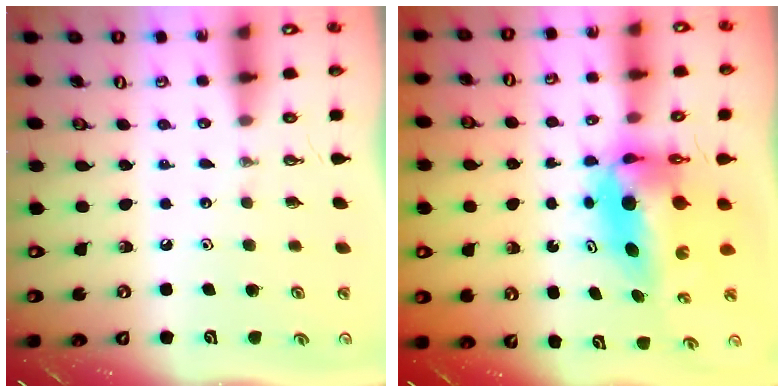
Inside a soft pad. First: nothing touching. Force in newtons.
{"total": 9.8, "press": 9.0, "slide": 3.9}